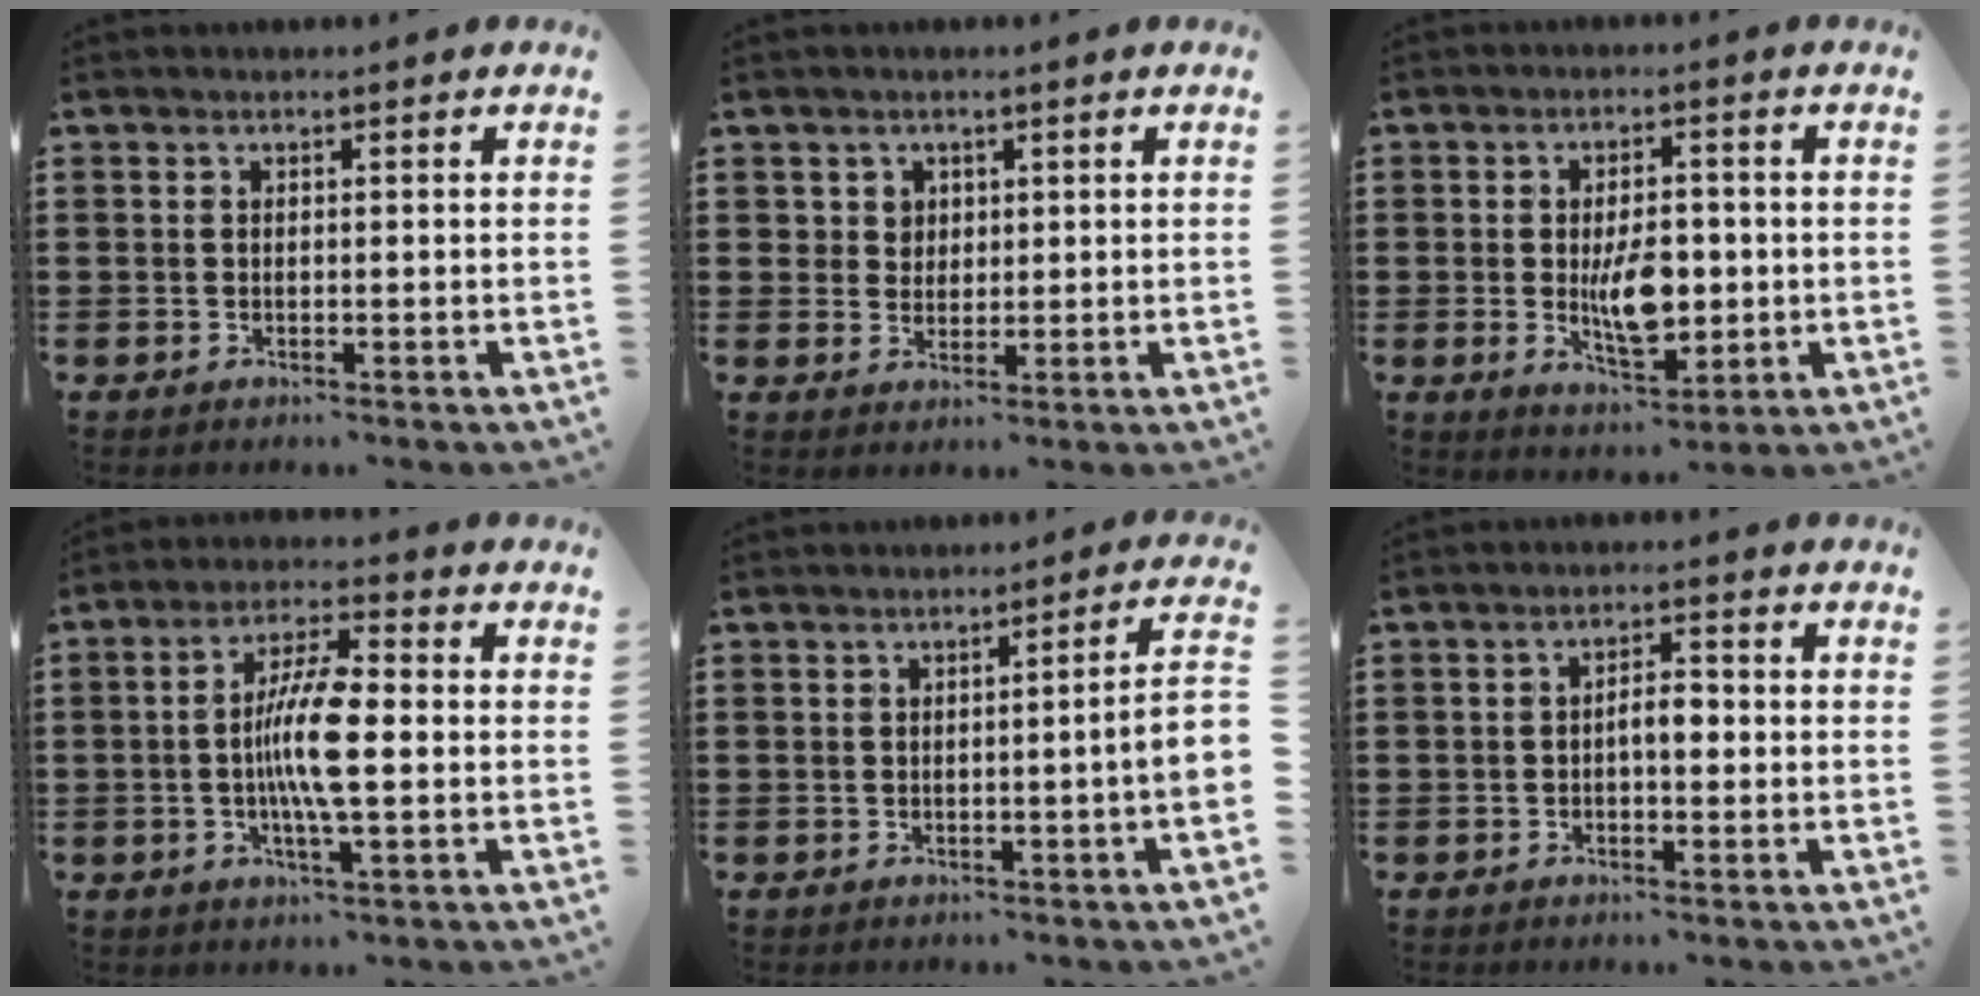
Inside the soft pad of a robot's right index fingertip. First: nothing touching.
{"total": 2.5, "force": [1.1, 2.1, 0.5], "torque": [-0.019, 0.009, 0.020]}
{"total": 7.6, "force": [-0.5, 3.8, 6.6], "torque": [-0.109, -0.007, -0.017]}
{"total": 8.9, "force": [-0.9, 1.8, 8.6], "torque": [-0.171, -0.003, -0.022]}
{"total": 4.4, "force": [-0.9, -0.4, 4.3], "torque": [-0.071, -0.010, -0.016]}
{"total": 3.0, "force": [-0.5, 1.1, 2.8], "torque": [-0.052, 0.006, -0.011]}